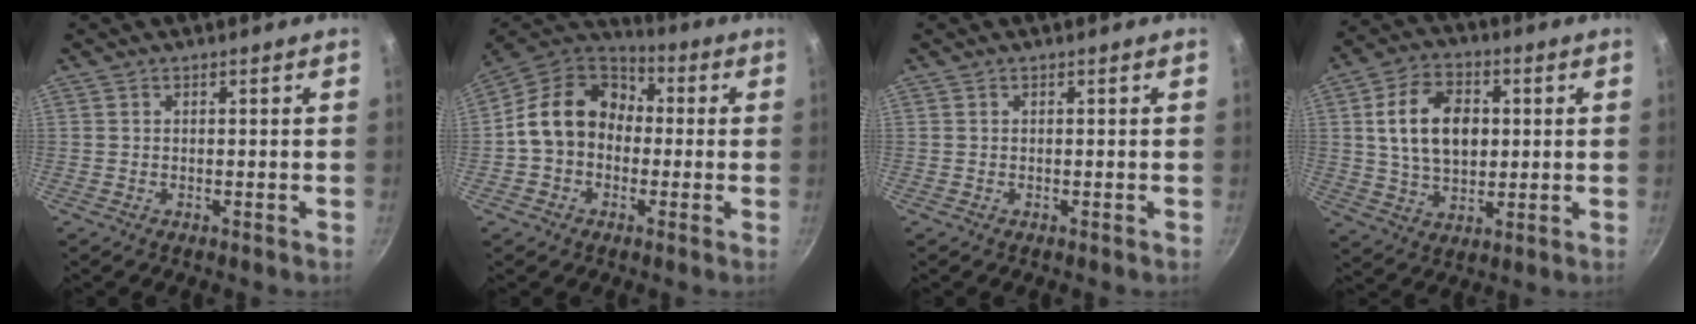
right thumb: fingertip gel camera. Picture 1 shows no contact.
{"total": 15.4, "force": [0.3, 12.4, 9.2], "torque": [-0.122, 0.043, -0.015]}
{"total": 0.0}
{"total": 13.7, "force": [2.1, 9.3, 9.9], "torque": [-0.148, 0.003, 0.034]}